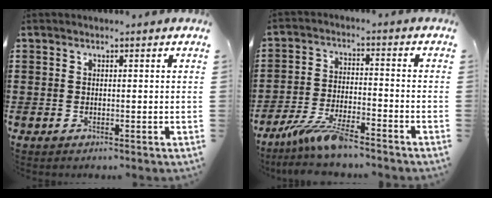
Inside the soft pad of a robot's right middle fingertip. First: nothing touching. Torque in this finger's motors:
{"motor_torque": [1.80, -0.22, 0.78, 0.21]}